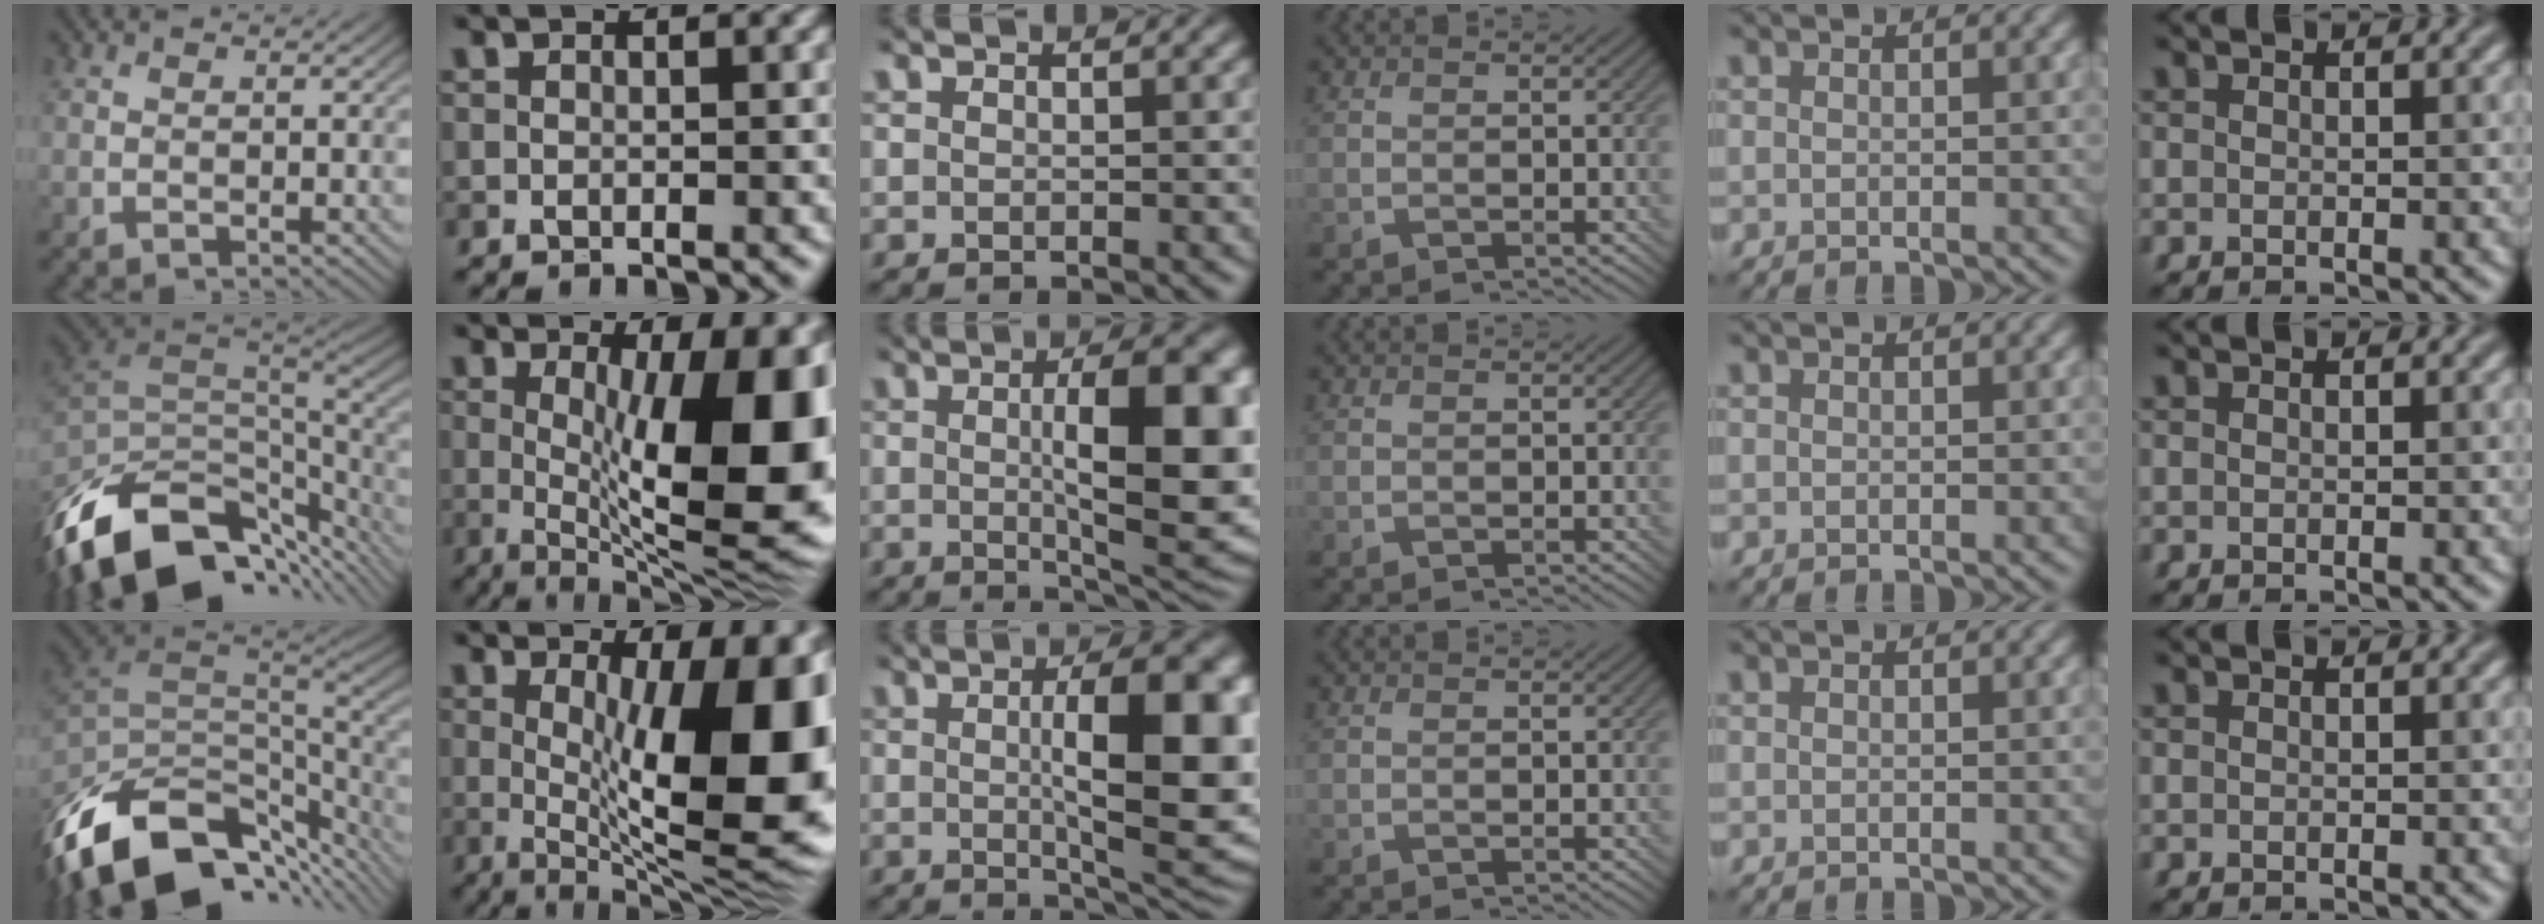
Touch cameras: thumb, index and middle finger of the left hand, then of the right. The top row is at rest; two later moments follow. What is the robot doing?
{"motion": "insert", "object": "bottle cap"}